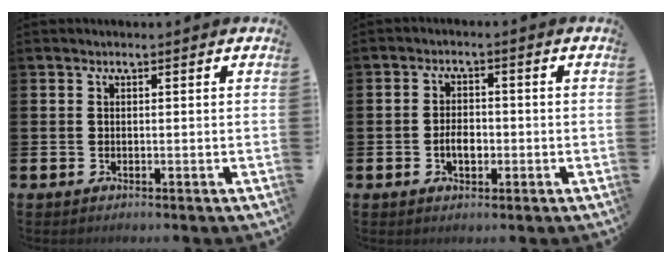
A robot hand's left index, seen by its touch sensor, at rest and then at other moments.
{"total": 3.2, "force": [-0.8, 1.9, 2.4], "torque": [-0.028, -0.004, -0.019]}